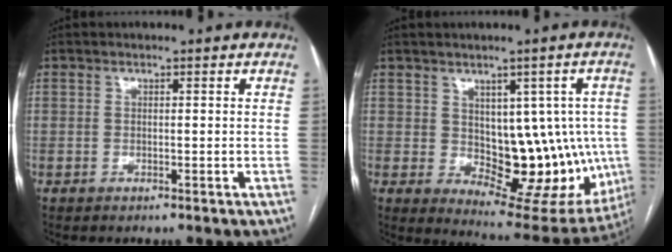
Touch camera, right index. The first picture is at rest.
{"total": 15.0, "force": [-0.7, 8.0, 12.7], "torque": [-0.143, 0.009, 0.017]}